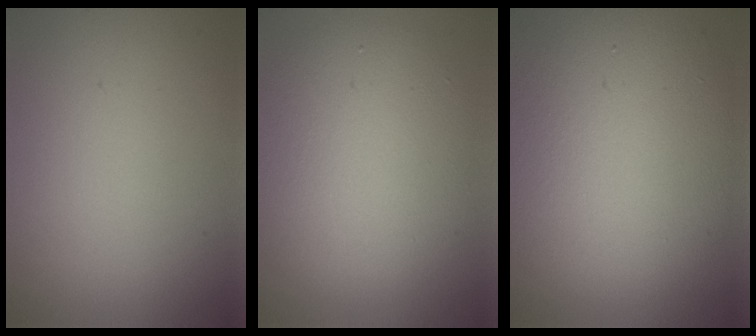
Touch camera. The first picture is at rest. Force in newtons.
{"total": 8.0, "press": 8.0, "slide": 0.3}
{"total": 12.3, "press": 12.2, "slide": 1.0}